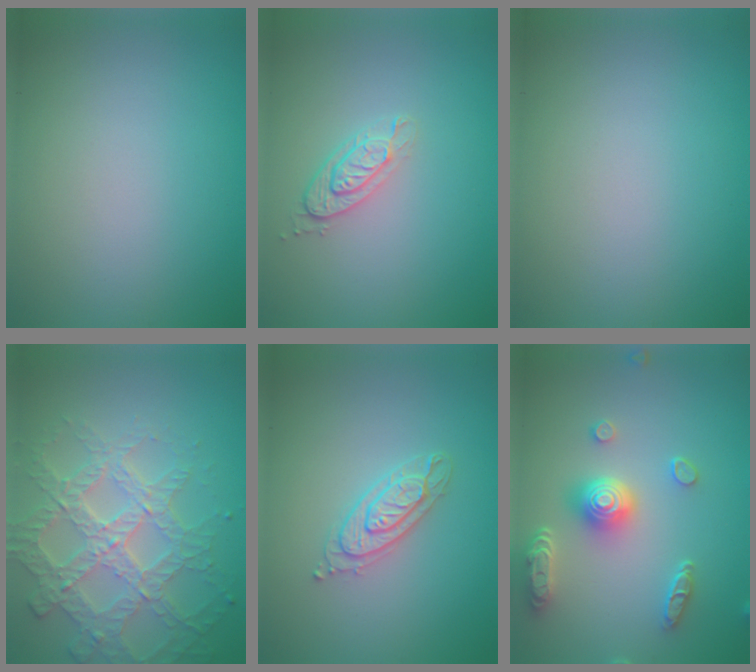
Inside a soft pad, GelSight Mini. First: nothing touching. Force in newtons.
{"total": 2.4, "press": 1.9, "slide": 1.4}
{"total": 0.0}
{"total": 4.5, "press": 4.3, "slide": 1.2}
{"total": 2.3, "press": 2.2, "slide": 0.5}
{"total": 5.0, "press": 4.1, "slide": 2.8}